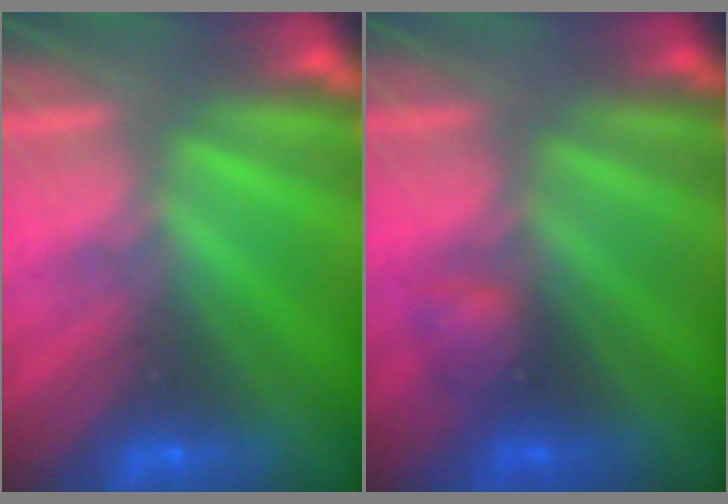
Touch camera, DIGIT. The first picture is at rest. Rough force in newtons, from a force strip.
{"total": 1.9}